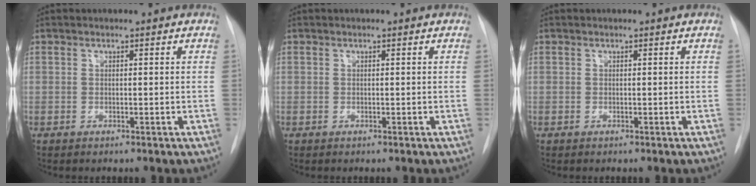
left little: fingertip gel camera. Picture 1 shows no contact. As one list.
[{"total": 0.0}, {"total": 0.0}]